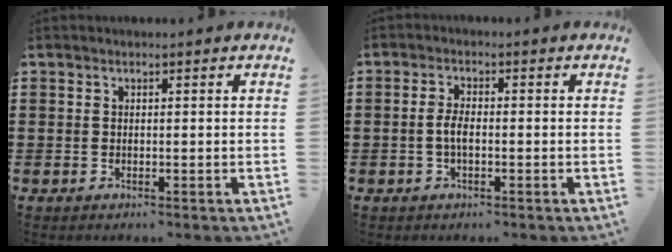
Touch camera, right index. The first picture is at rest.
{"total": 2.8, "force": [-0.6, 0.9, 2.6], "torque": [-0.063, -0.005, -0.015]}